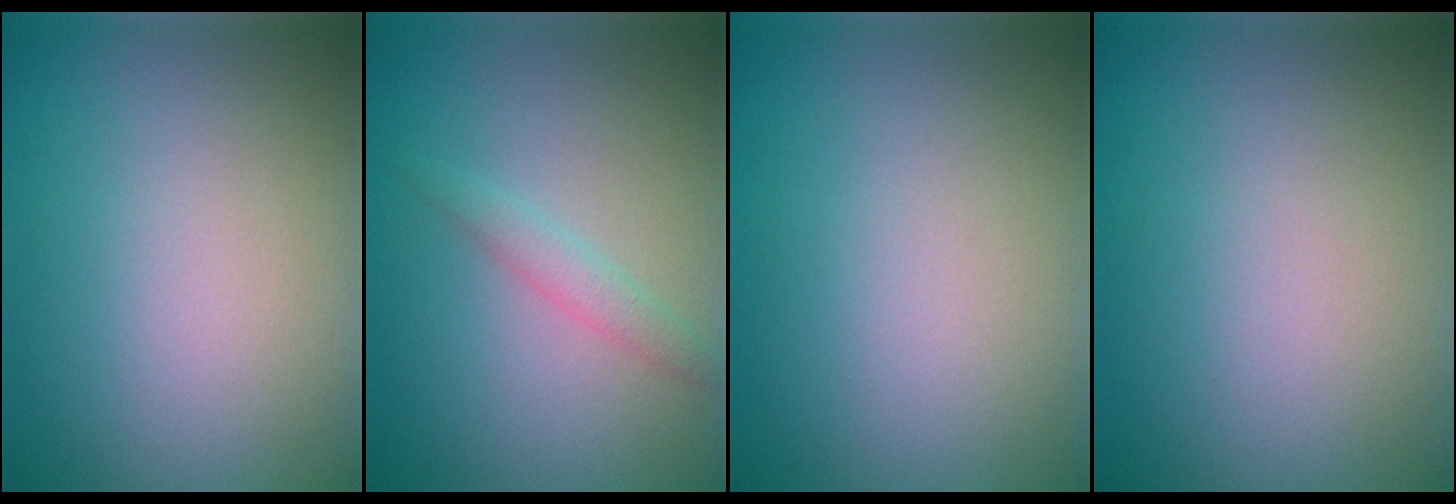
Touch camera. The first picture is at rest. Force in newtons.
{"total": 1.5, "press": 1.5, "slide": 0.0}
{"total": 0.0}
{"total": 0.0}